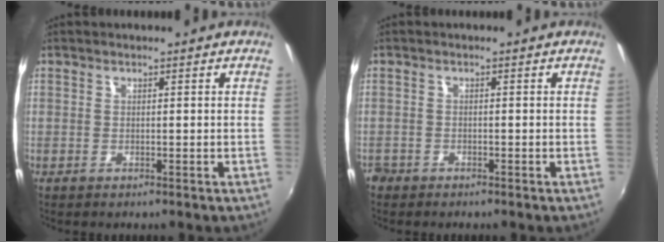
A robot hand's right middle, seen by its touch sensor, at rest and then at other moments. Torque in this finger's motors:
{"motor_torque": [-0.29, 0.03, 0.01, -0.01]}